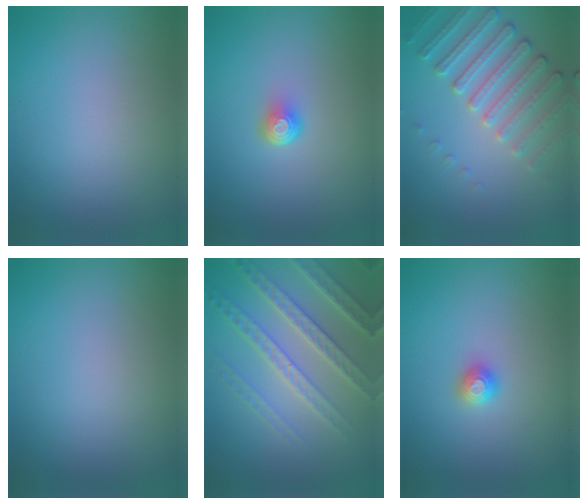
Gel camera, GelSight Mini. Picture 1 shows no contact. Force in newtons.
{"total": 2.0, "press": 1.3, "slide": 1.6}
{"total": 4.3, "press": 4.1, "slide": 1.3}
{"total": 0.0}
{"total": 5.8, "press": 4.8, "slide": 3.3}
{"total": 1.2, "press": 1.2, "slide": 0.3}